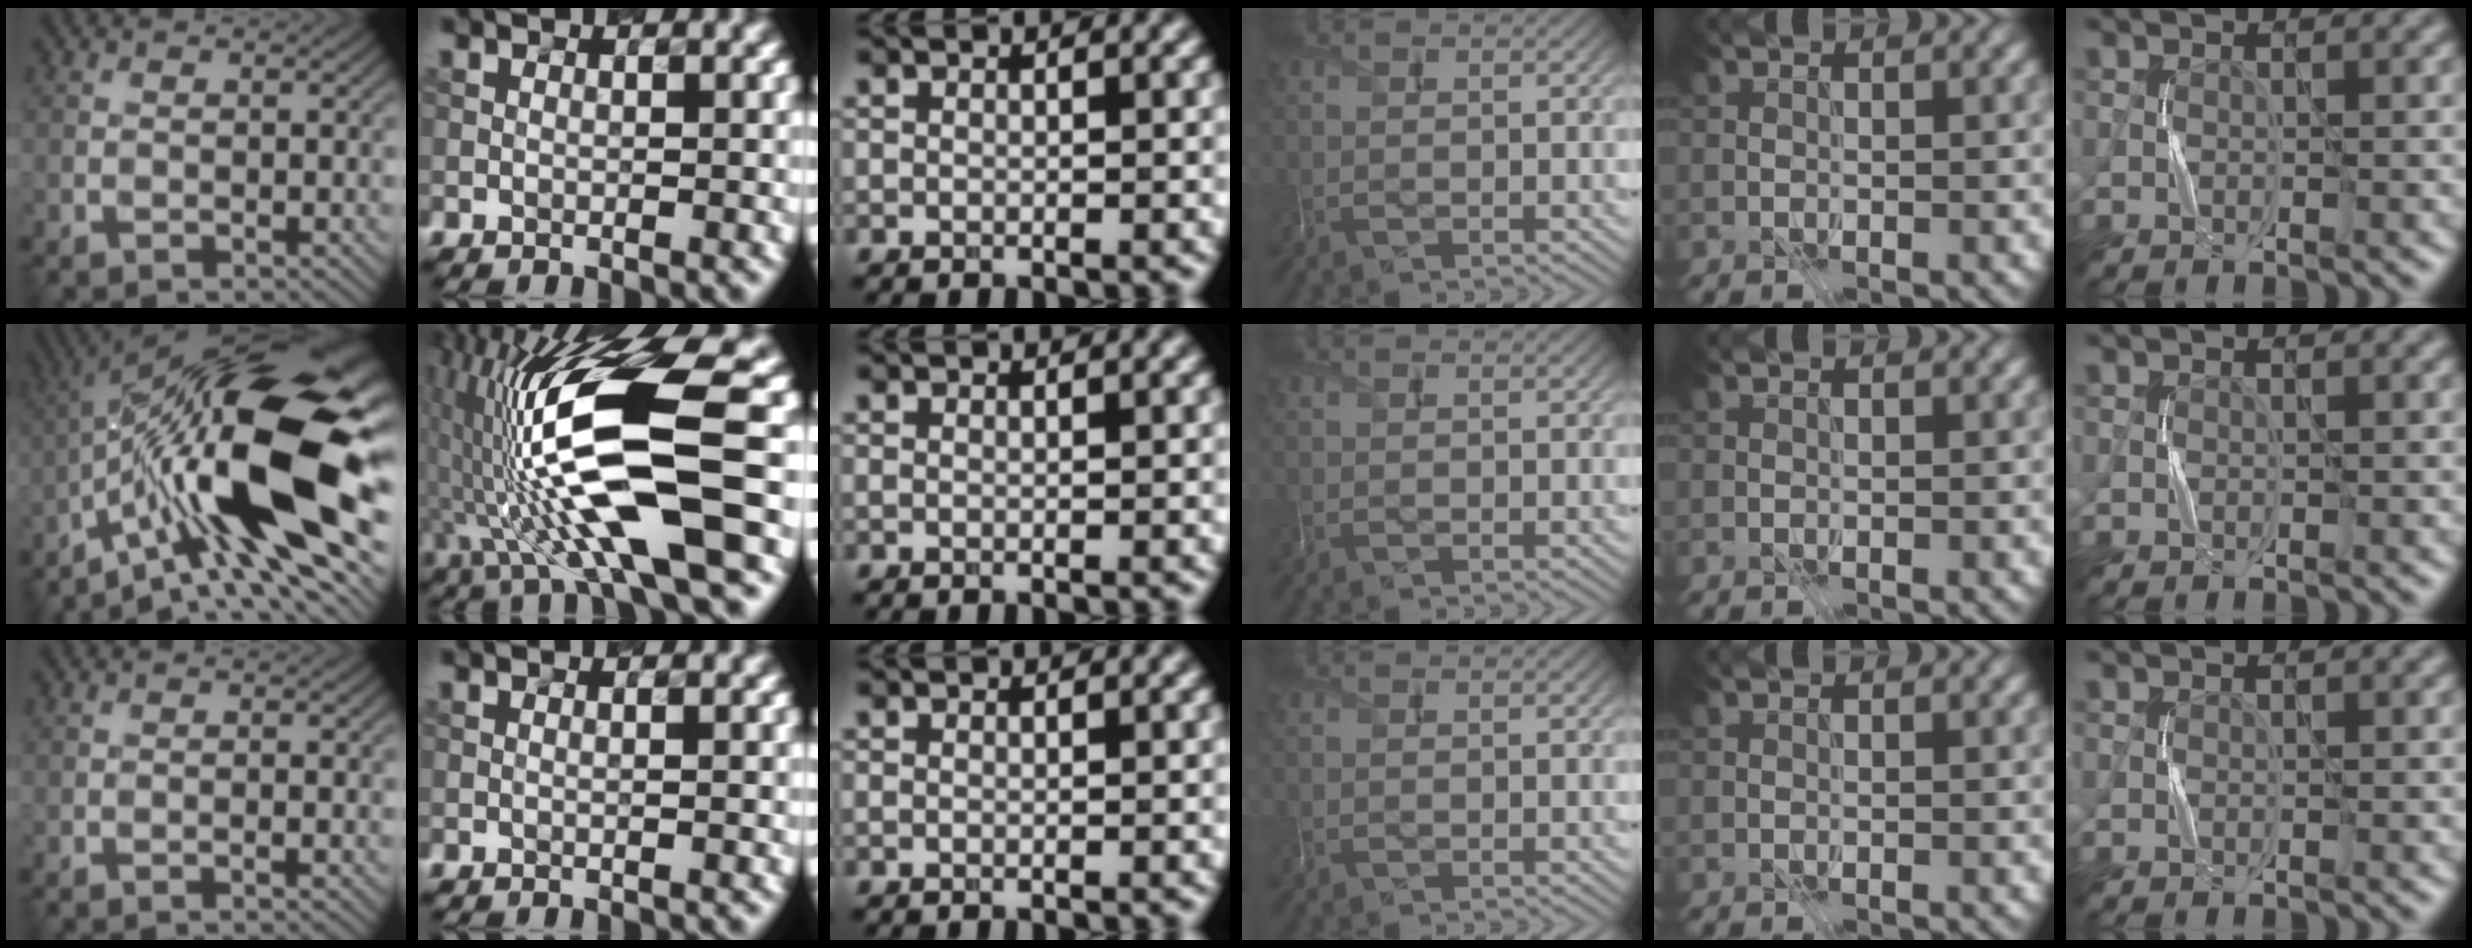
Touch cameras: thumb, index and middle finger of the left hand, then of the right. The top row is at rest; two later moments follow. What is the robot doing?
{"motion": "press", "object": "grip strengthener"}